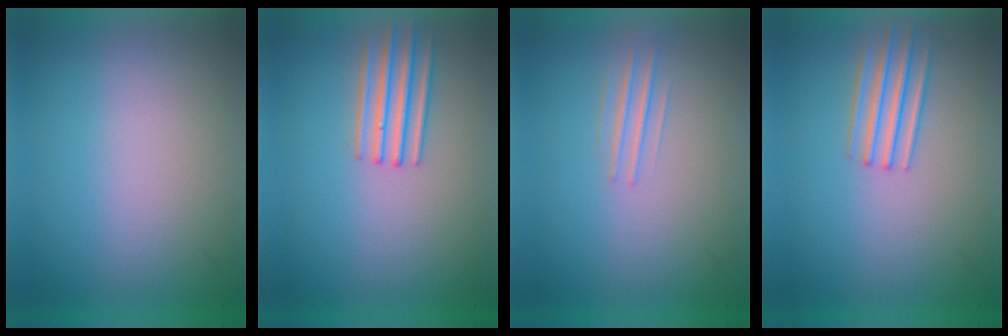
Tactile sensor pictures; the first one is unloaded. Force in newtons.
{"total": 2.7}
{"total": 1.3}
{"total": 2.1}